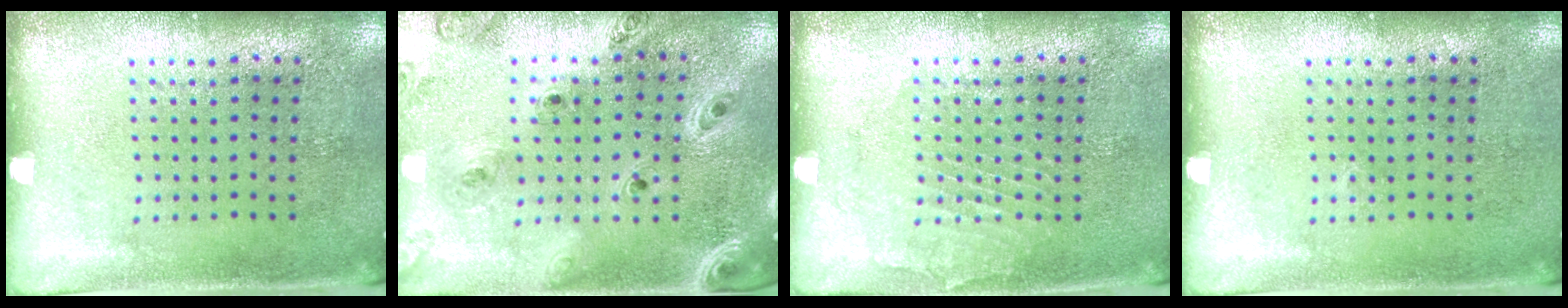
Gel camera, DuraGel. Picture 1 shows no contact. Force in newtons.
{"total": 1.5, "press": 1.5, "slide": 0.3}
{"total": 1.2, "press": 1.2, "slide": 0.1}
{"total": 0.0}